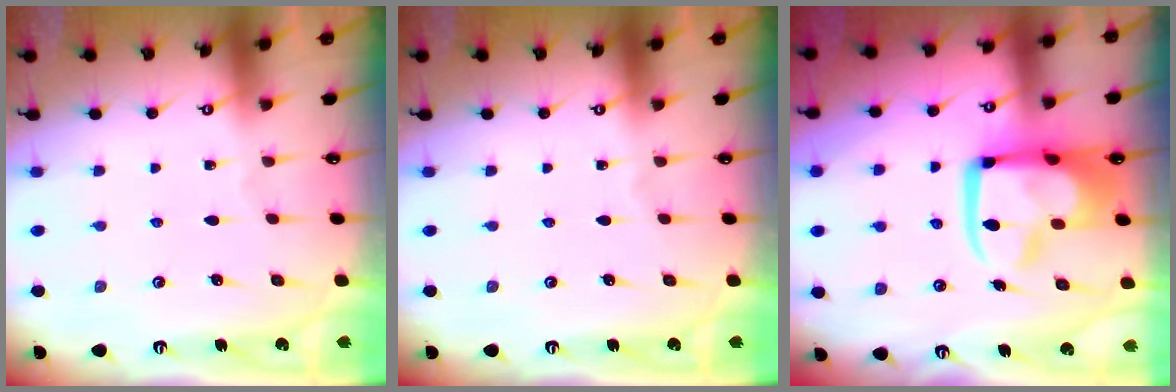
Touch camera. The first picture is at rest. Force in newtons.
{"total": 0.0}
{"total": 16.2, "press": 16.1, "slide": 1.9}